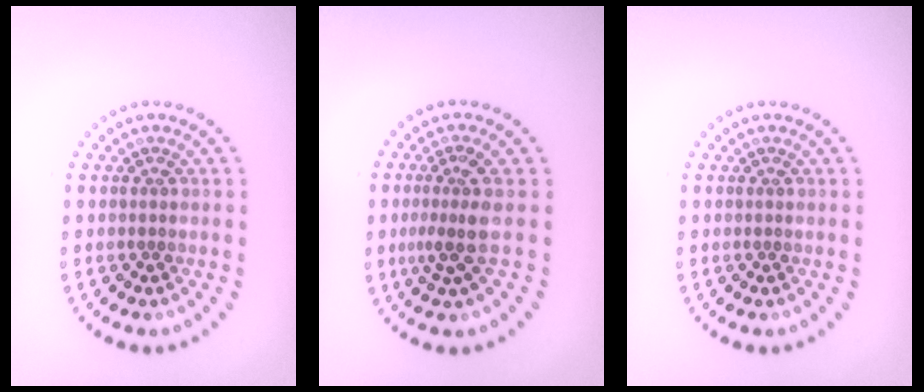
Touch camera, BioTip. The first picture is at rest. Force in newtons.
{"total": 2.7, "press": 2.0, "slide": 1.9}
{"total": 0.0}